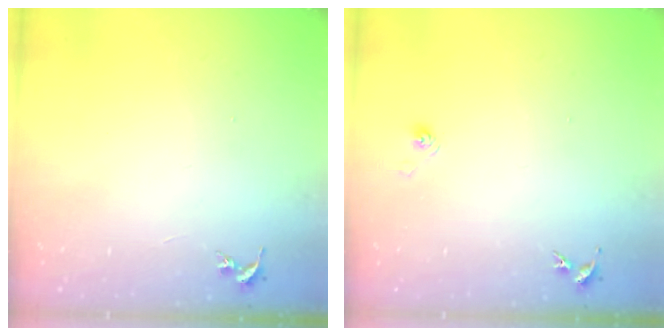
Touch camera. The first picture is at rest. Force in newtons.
{"total": 2.9, "press": 2.5, "slide": 1.5}